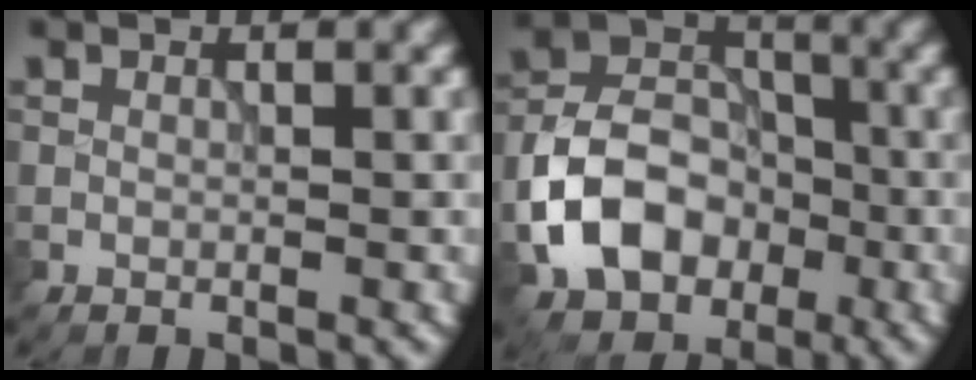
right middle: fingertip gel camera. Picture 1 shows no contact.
{"total": 8.4, "force": [-3.0, 6.2, 4.8], "torque": [-0.087, 0.005, -0.067]}